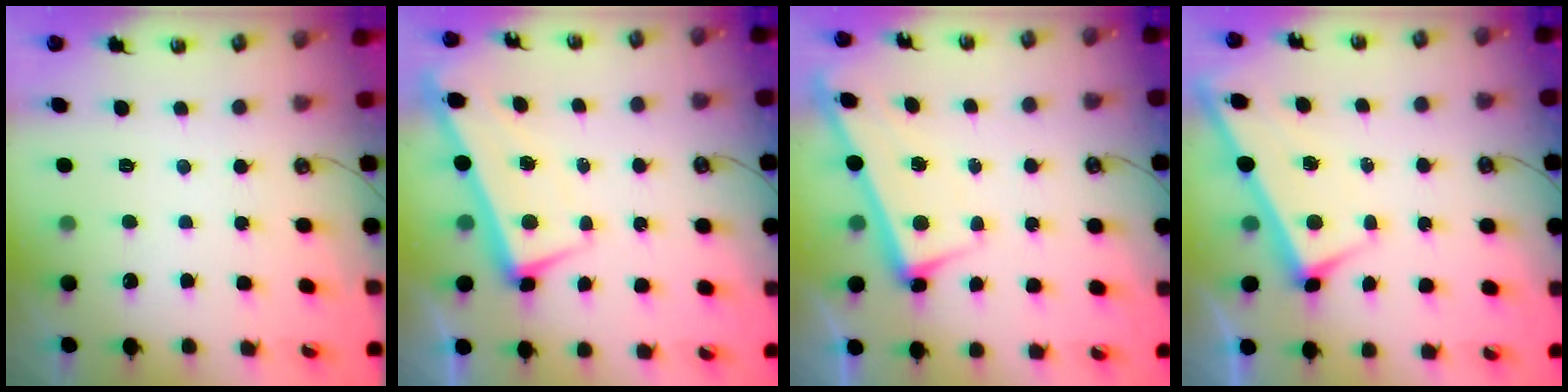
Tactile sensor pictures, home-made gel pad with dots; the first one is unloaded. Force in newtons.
{"total": 1.8, "press": 0.8, "slide": 1.6}
{"total": 2.9, "press": 2.9, "slide": 0.4}
{"total": 3.1, "press": 3.1, "slide": 0.0}